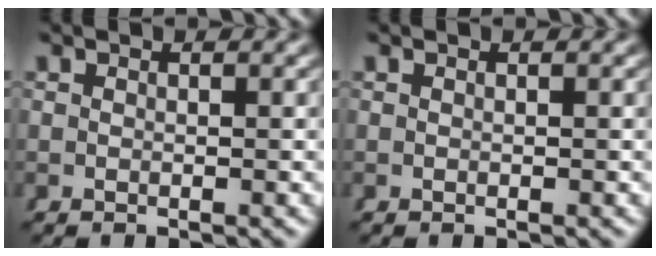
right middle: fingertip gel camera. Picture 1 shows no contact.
{"total": 0.0}